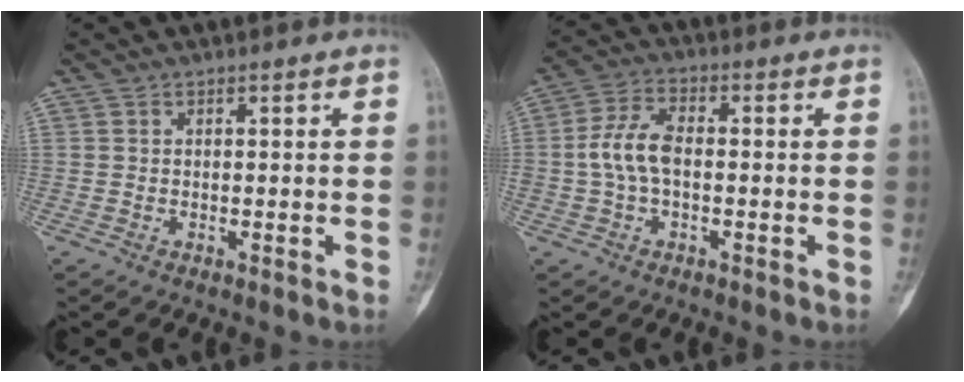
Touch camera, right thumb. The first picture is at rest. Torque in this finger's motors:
{"motor_torque": [0.27, 0.32, 1.07, -0.02, 0.15]}